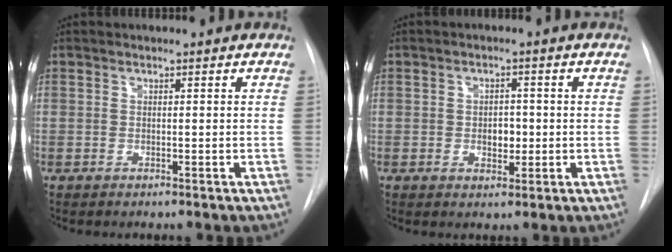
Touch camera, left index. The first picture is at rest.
{"total": 3.1, "force": [-0.3, 2.0, 2.4], "torque": [-0.031, 0.003, -0.001]}